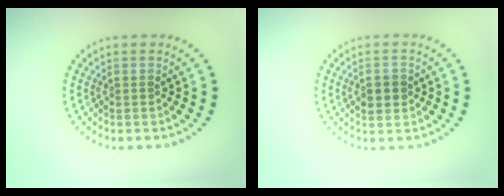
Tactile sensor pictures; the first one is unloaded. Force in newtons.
{"total": 2.0, "press": 2.0, "slide": 0.2}